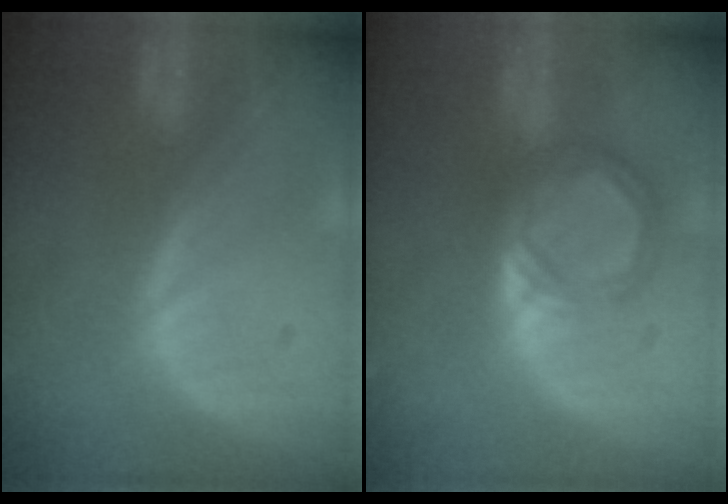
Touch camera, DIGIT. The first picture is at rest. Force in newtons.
{"total": 5.6, "press": 5.3, "slide": 1.9}